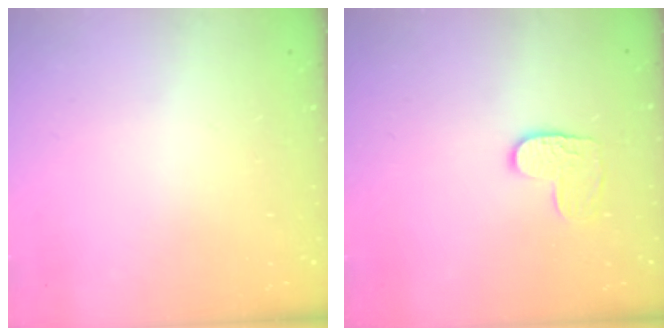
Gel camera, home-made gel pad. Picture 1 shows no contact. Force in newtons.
{"total": 6.6, "press": 6.6, "slide": 0.3}